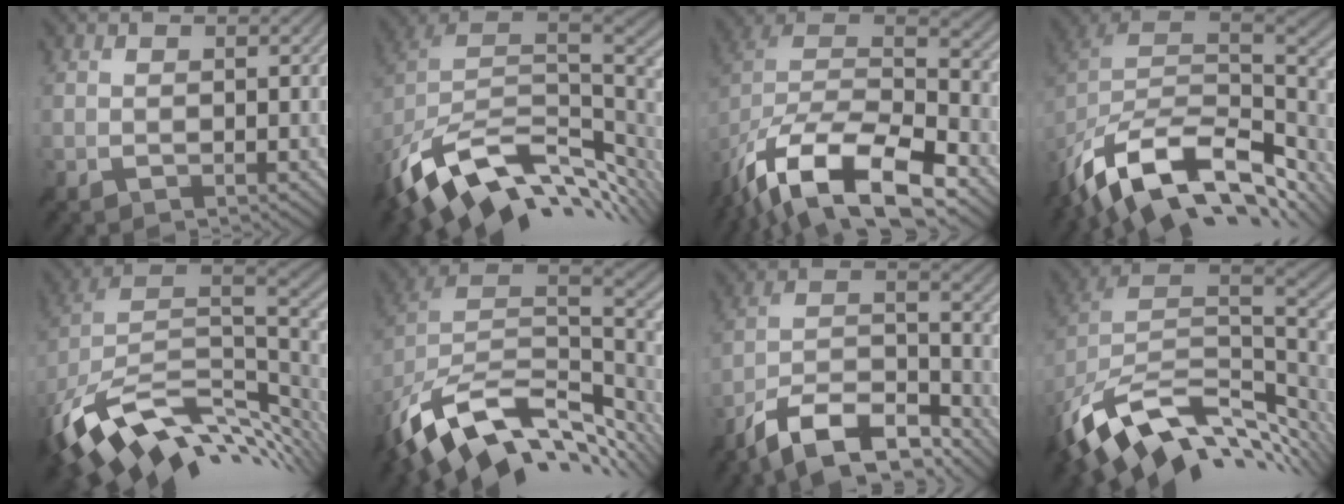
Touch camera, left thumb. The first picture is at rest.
{"total": 14.8, "force": [-4.5, 9.4, 10.6], "torque": [-0.233, -0.035, -0.061]}
{"total": 16.5, "force": [-9.6, 8.0, 10.7], "torque": [-0.257, -0.036, -0.155]}
{"total": 15.8, "force": [-8.8, 9.2, 9.3], "torque": [-0.225, -0.039, -0.136]}
{"total": 15.1, "force": [-3.7, 9.1, 11.5], "torque": [-0.248, -0.022, -0.051]}
{"total": 15.0, "force": [-6.1, 9.4, 10.0], "torque": [-0.230, -0.040, -0.088]}
{"total": 13.9, "force": [-11.0, 4.4, 7.4], "torque": [-0.163, -0.002, -0.195]}
{"total": 14.6, "force": [-4.5, 9.3, 10.3], "torque": [-0.228, -0.035, -0.061]}